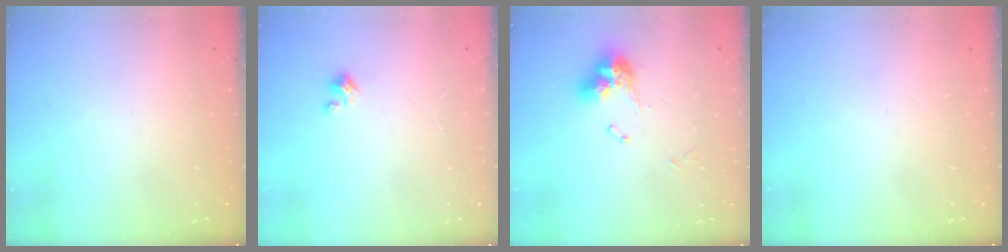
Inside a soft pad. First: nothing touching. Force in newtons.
{"total": 1.5, "press": 1.5, "slide": 0.1}
{"total": 10.2, "press": 10.1, "slide": 1.0}
{"total": 0.0}